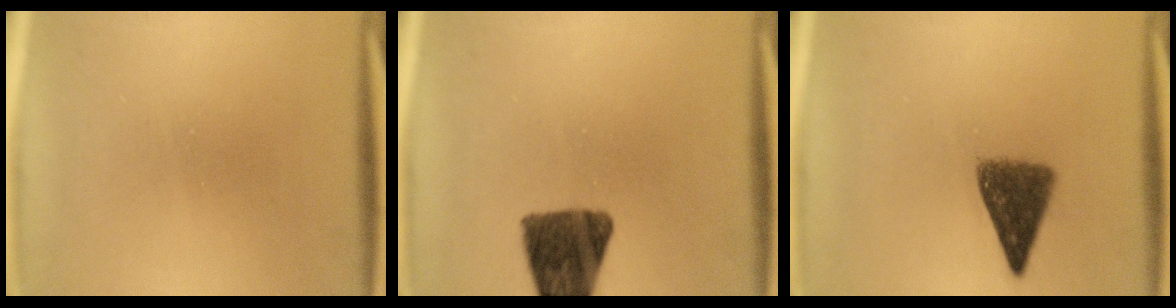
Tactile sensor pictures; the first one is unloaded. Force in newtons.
{"total": 10.7}
{"total": 6.8}